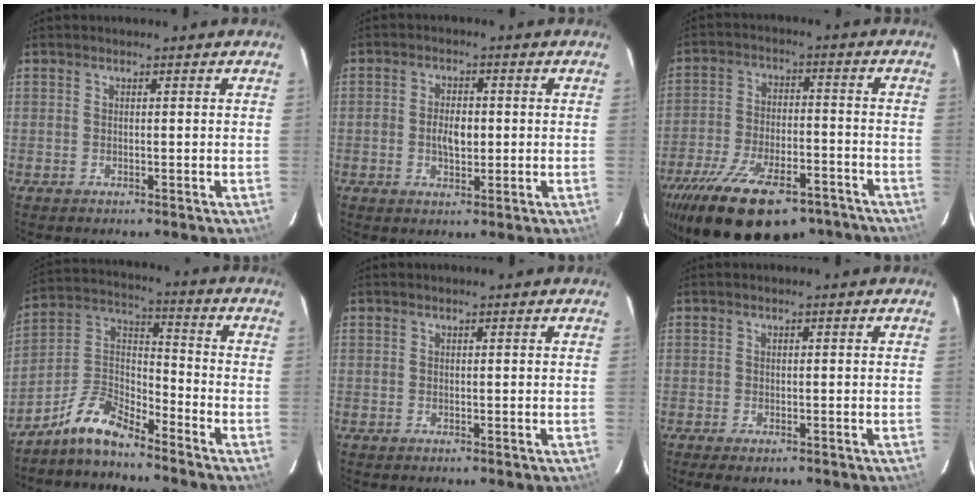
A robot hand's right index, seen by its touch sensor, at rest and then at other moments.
{"total": 4.5, "force": [-0.4, 2.6, 3.6], "torque": [-0.066, 0.004, -0.005]}
{"total": 23.8, "force": [-17.1, 9.8, 13.3], "torque": [-0.258, -0.023, -0.253]}
{"total": 9.3, "force": [-7.8, 2.4, 4.4], "torque": [-0.110, 0.035, -0.165]}
{"total": 0.0}
{"total": 2.4, "force": [-1.8, 1.0, 1.4], "torque": [-0.028, -0.010, -0.029]}